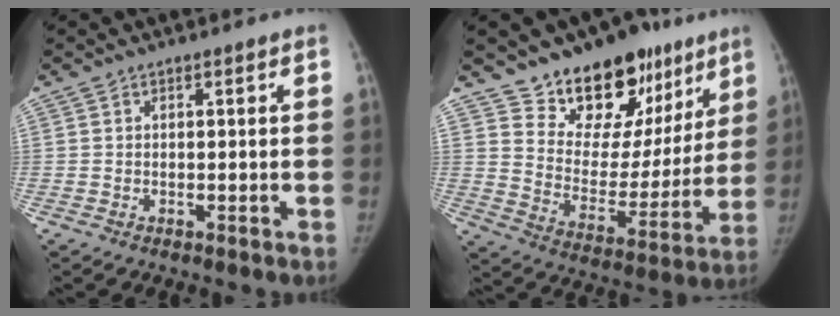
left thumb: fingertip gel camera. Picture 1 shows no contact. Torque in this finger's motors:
{"motor_torque": [0.13, 0.62, 0.56, -0.12, 0.06]}